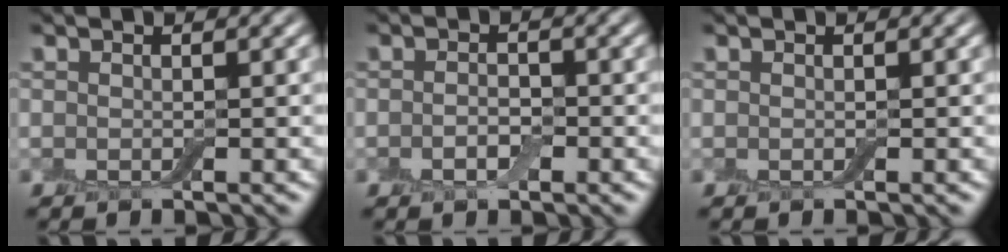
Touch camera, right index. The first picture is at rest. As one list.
[{"total": 1.5, "force": [-0.6, 0.8, 1.1], "torque": [-0.020, 0.000, -0.012]}, {"total": 0.0}]